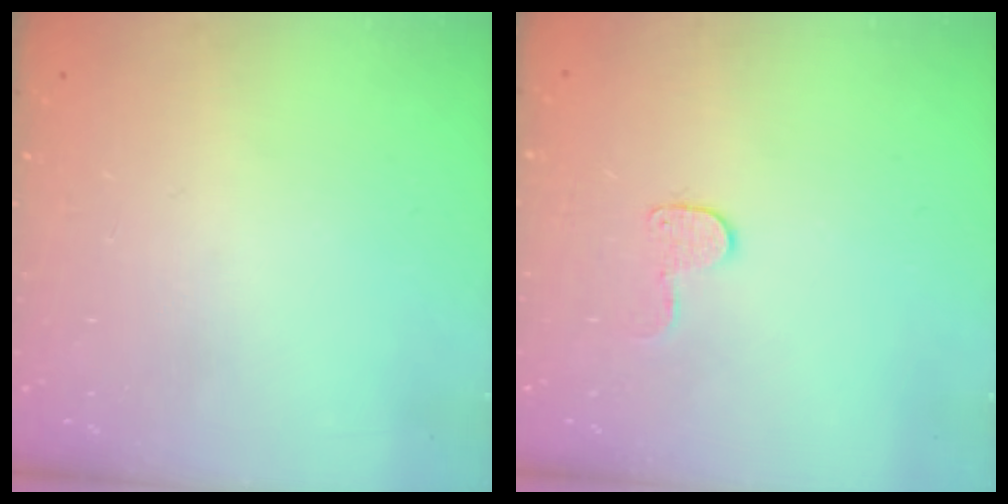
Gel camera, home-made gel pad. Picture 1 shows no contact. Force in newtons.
{"total": 6.4, "press": 6.4, "slide": 0.4}